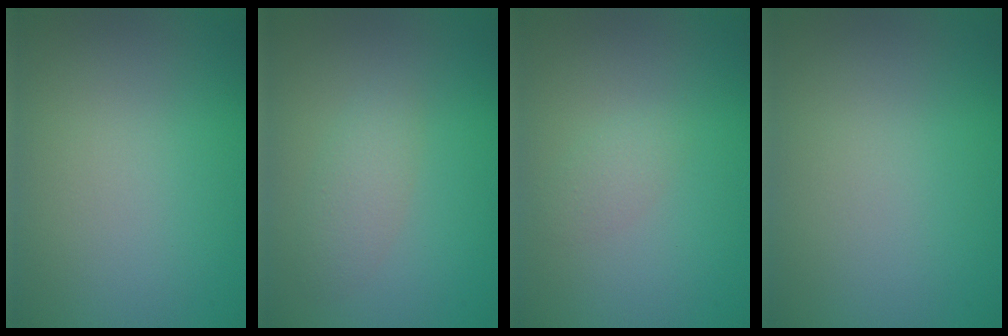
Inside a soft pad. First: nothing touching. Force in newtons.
{"total": 1.8, "press": 1.8, "slide": 0.1}
{"total": 1.2, "press": 1.2, "slide": 0.1}
{"total": 0.0}